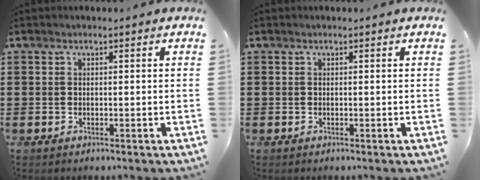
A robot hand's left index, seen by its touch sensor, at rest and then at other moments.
{"total": 0.0}